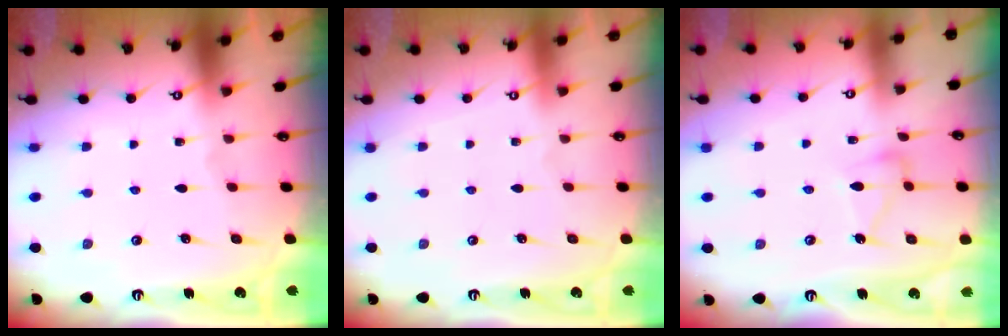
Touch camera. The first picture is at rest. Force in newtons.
{"total": 4.0, "press": 4.0, "slide": 0.2}
{"total": 6.1, "press": 6.1, "slide": 0.4}